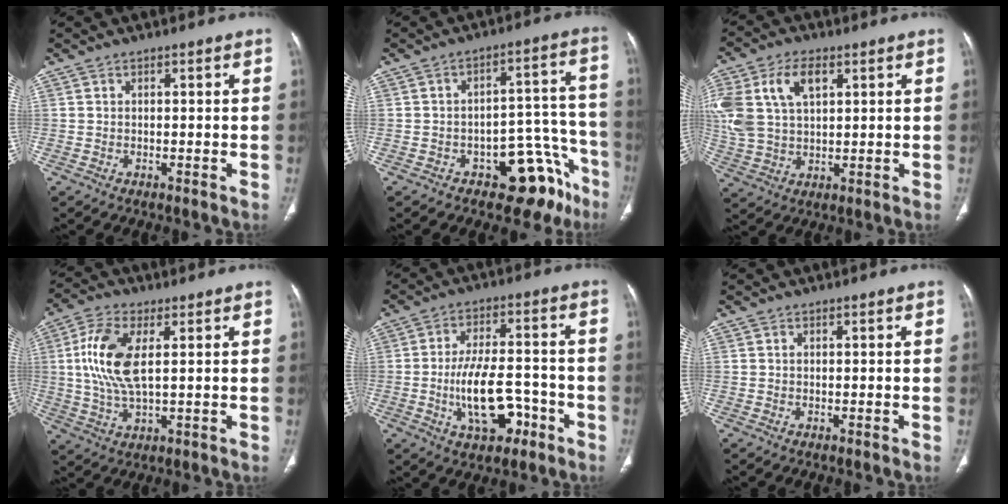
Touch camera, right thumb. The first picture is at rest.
{"total": 13.3, "force": [-8.3, 7.3, 7.5], "torque": [-0.030, 0.092, -0.109]}
{"total": 14.9, "force": [5.0, 9.1, 10.7], "torque": [-0.243, 0.005, 0.100]}
{"total": 11.2, "force": [2.2, 4.9, 9.9], "torque": [-0.218, -0.002, 0.044]}
{"total": 11.9, "force": [-4.2, 6.1, 9.3], "torque": [-0.151, 0.029, -0.062]}
{"total": 0.0}